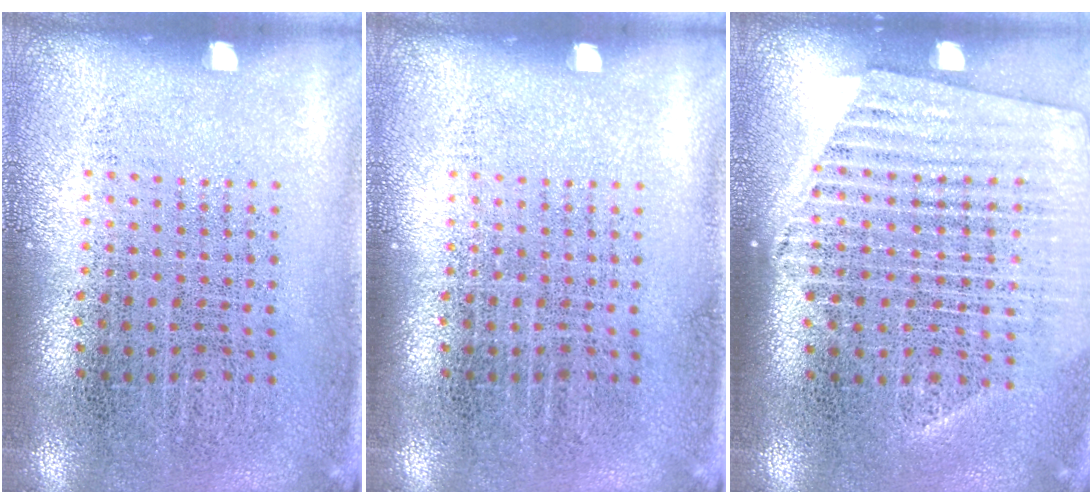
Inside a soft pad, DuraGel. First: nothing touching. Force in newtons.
{"total": 0.0}
{"total": 1.5, "press": 1.5, "slide": 0.4}